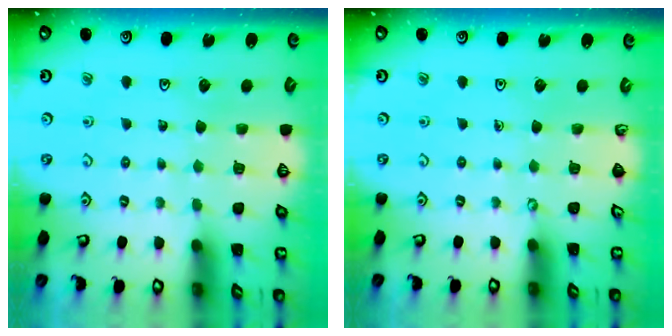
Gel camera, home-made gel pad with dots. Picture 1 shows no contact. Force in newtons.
{"total": 0.0}